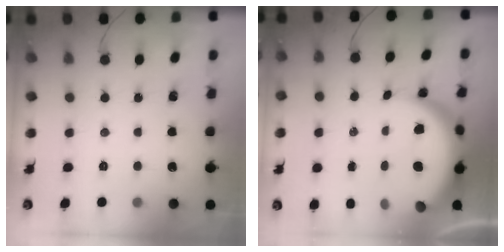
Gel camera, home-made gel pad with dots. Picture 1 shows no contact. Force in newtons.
{"total": 13.2, "press": 13.1, "slide": 1.4}